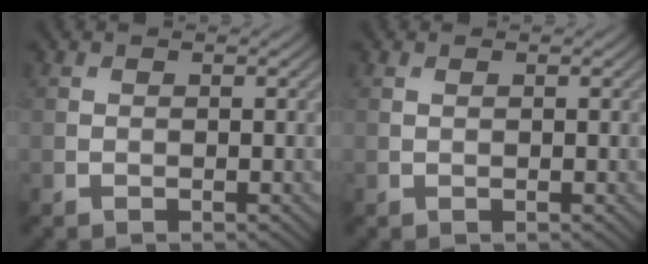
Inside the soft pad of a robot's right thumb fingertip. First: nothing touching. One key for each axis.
{"total": 0.0}